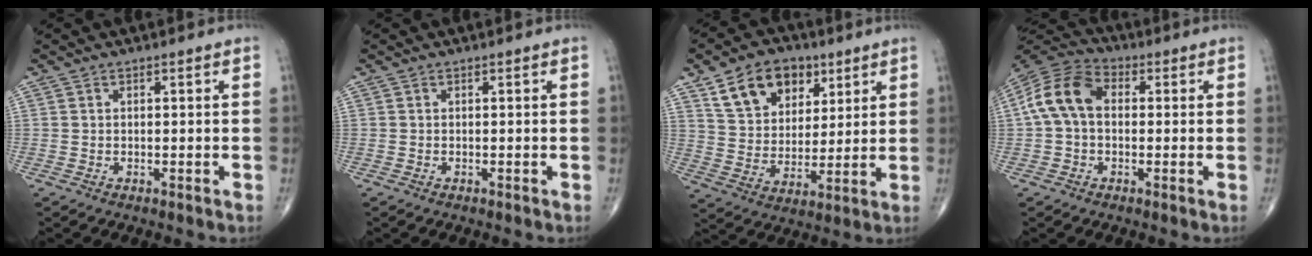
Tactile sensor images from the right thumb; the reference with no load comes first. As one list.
[{"total": 0.0}, {"total": 14.3, "force": [7.4, 9.8, 7.3], "torque": [-0.088, -0.024, 0.136]}, {"total": 10.8, "force": [0.8, 7.5, 7.8], "torque": [-0.149, 0.034, 0.003]}]